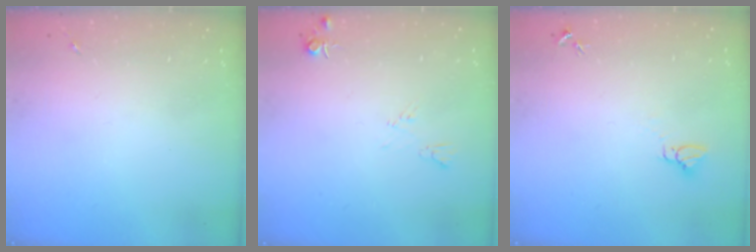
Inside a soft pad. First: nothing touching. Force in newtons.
{"total": 5.2, "press": 5.2, "slide": 0.7}
{"total": 3.0, "press": 3.0, "slide": 0.1}